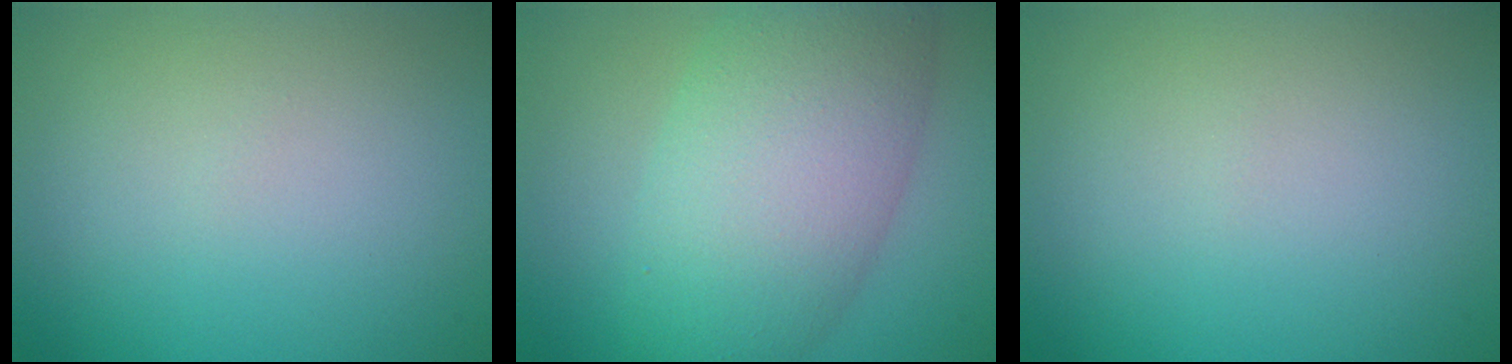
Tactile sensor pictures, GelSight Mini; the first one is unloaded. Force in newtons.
{"total": 9.4, "press": 9.4, "slide": 0.4}
{"total": 0.0}